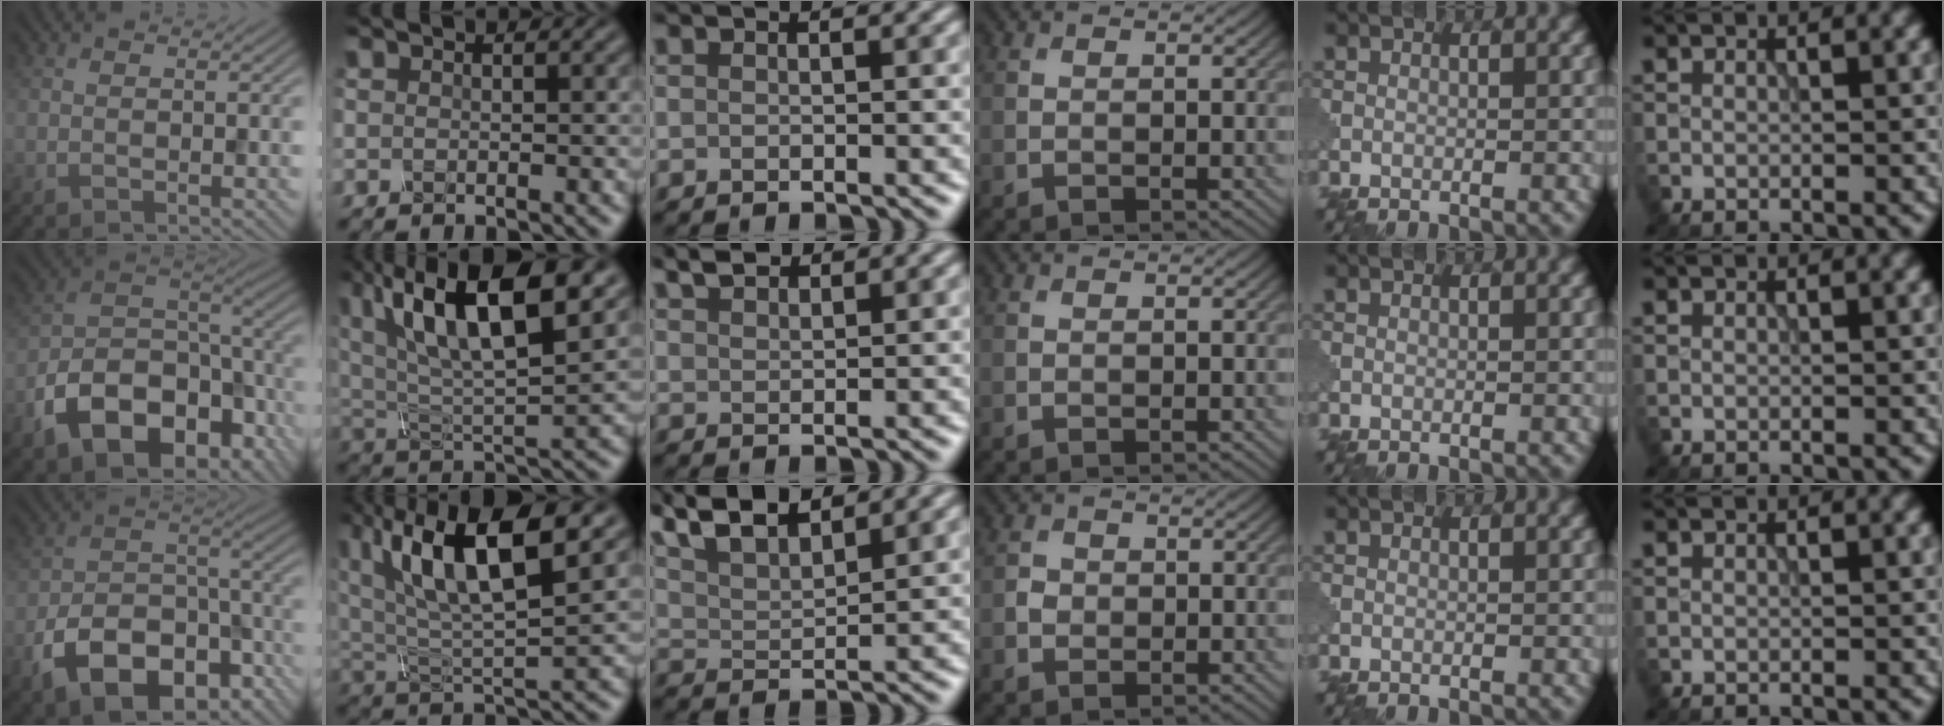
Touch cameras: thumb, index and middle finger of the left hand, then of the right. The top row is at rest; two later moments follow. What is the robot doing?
{"motion": "shake", "object": "sieve"}